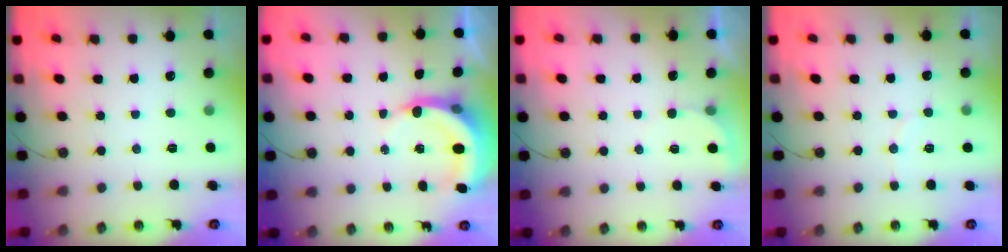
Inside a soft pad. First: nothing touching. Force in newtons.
{"total": 5.2, "press": 5.2, "slide": 0.6}
{"total": 1.6, "press": 1.6, "slide": 0.0}
{"total": 3.0, "press": 3.0, "slide": 0.2}